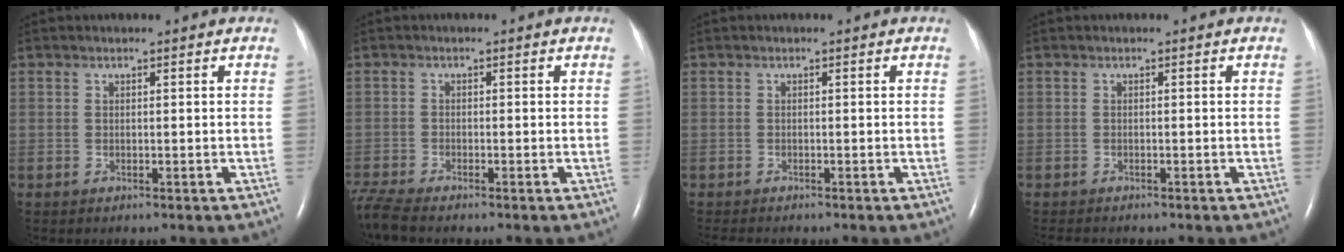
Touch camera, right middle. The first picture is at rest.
{"total": 3.6, "force": [-3.4, -0.4, 1.3], "torque": [-0.039, -0.018, -0.070]}
{"total": 1.8, "force": [-1.6, 0.1, 0.7], "torque": [-0.012, -0.005, -0.024]}
{"total": 1.6, "force": [-1.5, 0.2, 0.6], "torque": [-0.010, -0.005, -0.021]}